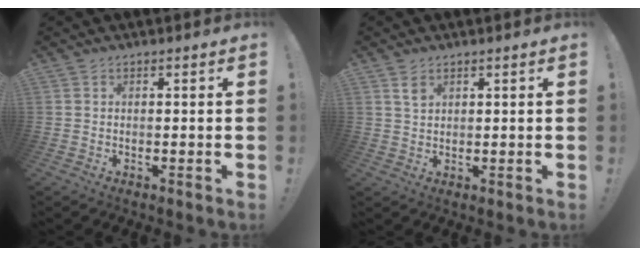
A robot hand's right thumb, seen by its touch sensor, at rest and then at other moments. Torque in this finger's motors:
{"motor_torque": [0.11, 0.07, 0.21, -0.13, -0.06]}